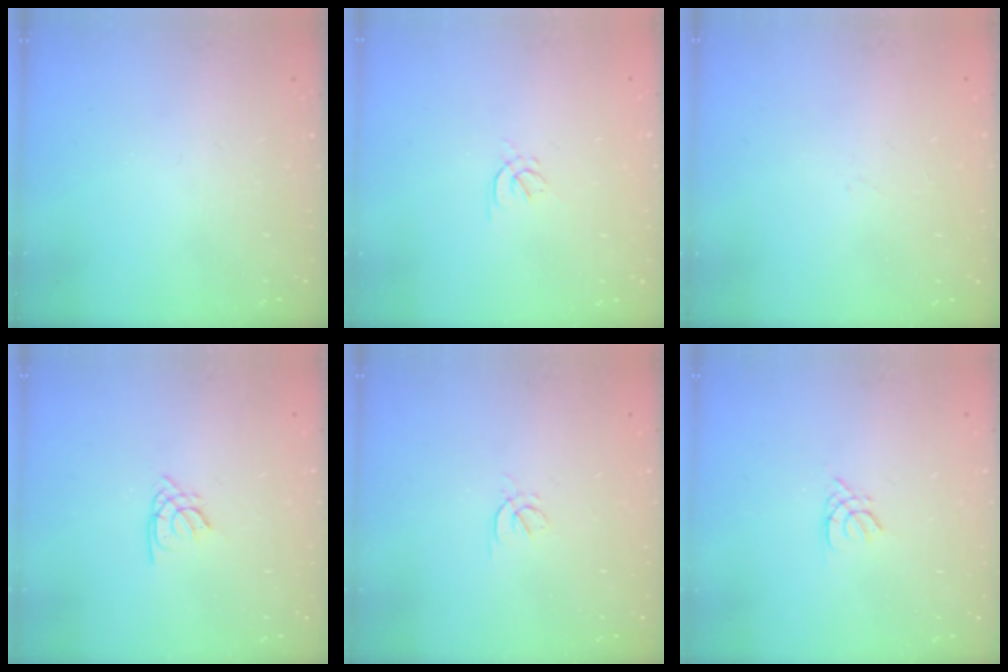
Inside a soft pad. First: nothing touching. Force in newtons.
{"total": 1.5, "press": 1.4, "slide": 0.6}
{"total": 0.9, "press": 0.9, "slide": 0.2}
{"total": 1.4, "press": 1.4, "slide": 0.3}
{"total": 1.7, "press": 1.6, "slide": 0.5}
{"total": 1.3, "press": 1.3, "slide": 0.3}